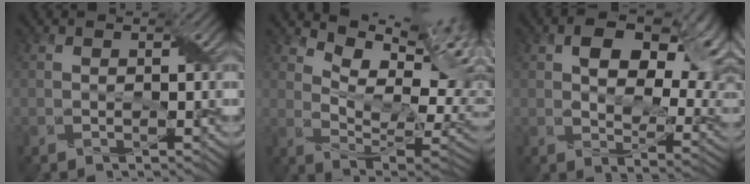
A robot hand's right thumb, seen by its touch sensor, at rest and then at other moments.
{"total": 13.1, "force": [5.9, 5.8, 10.1], "torque": [-0.164, 0.004, 0.102]}
{"total": 13.1, "force": [4.4, 7.9, 9.5], "torque": [-0.144, -0.004, 0.080]}